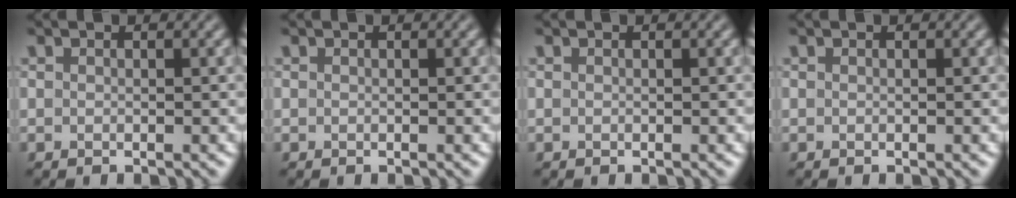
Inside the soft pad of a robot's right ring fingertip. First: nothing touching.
{"total": 0.0}
{"total": 0.0}
{"total": 0.0}